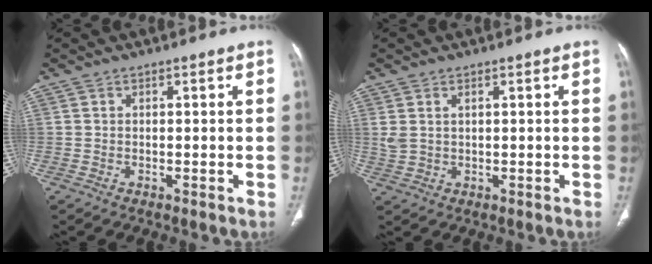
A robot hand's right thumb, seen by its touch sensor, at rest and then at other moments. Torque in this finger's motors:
{"motor_torque": [0.14, 0.01, 0.00, 0.58, 0.00]}